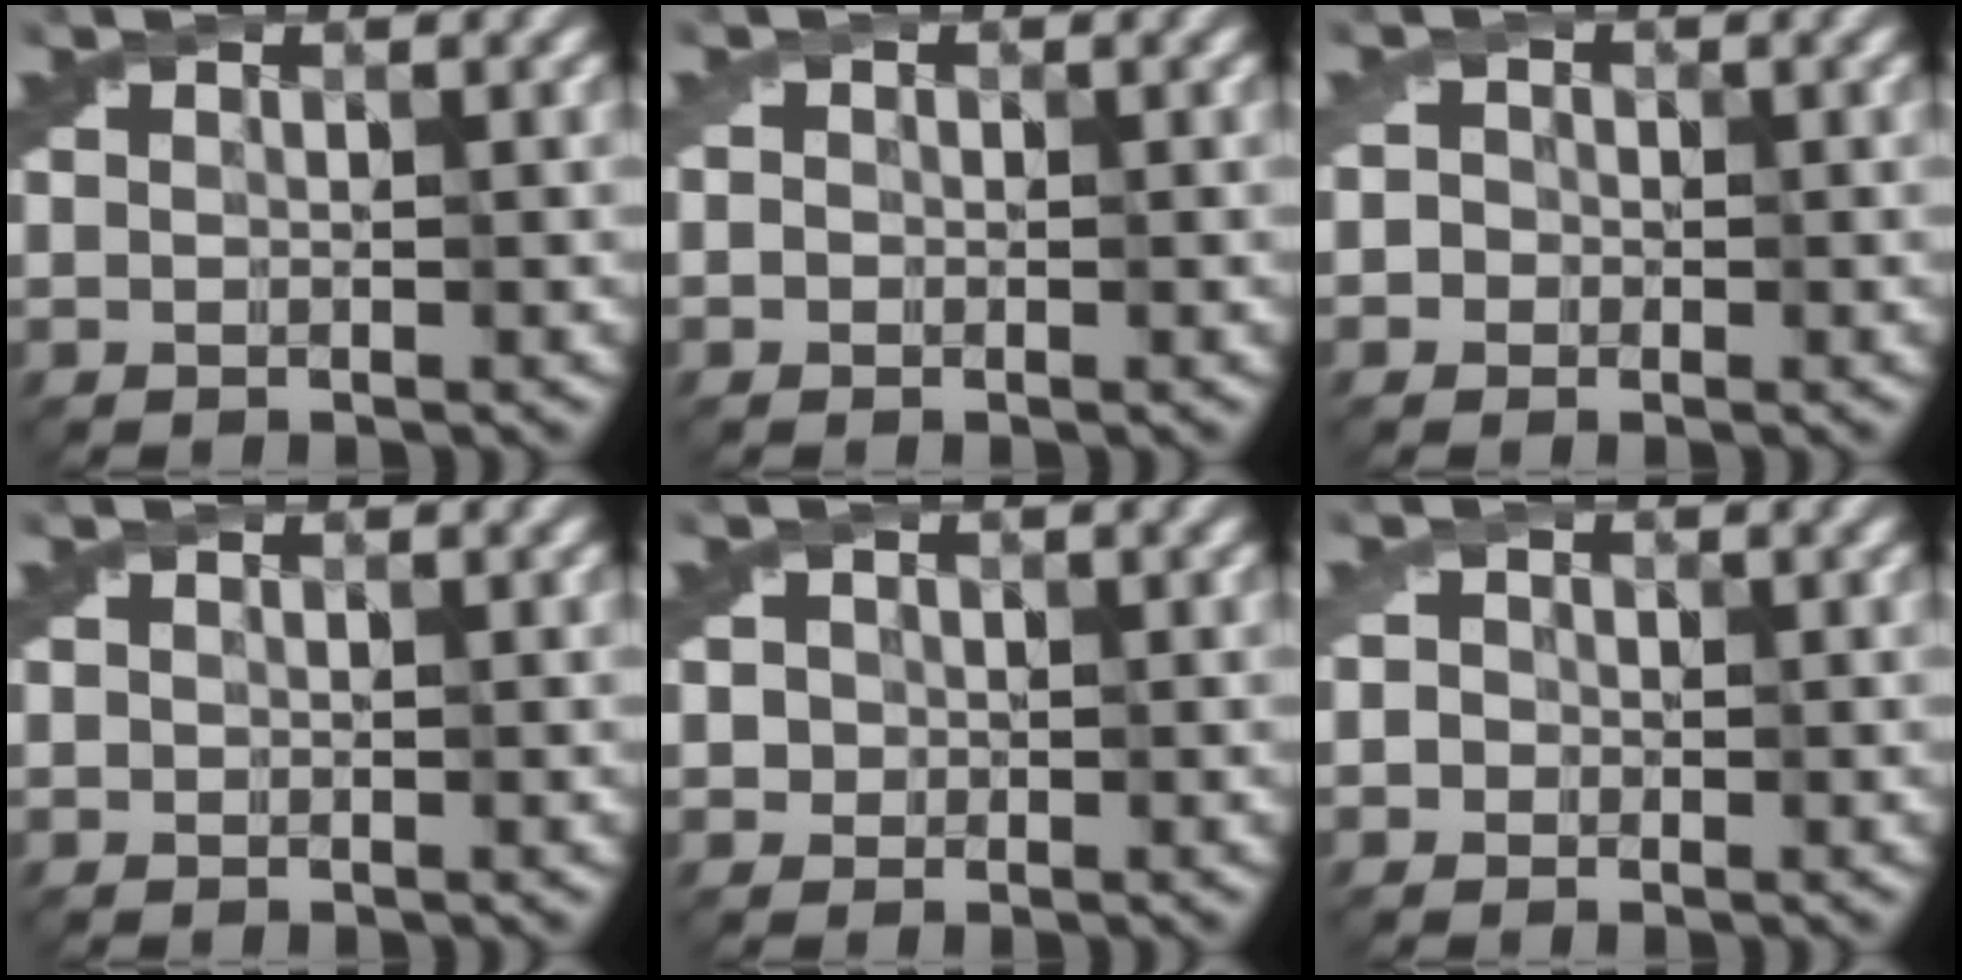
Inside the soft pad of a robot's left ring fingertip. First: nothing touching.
{"total": 0.6, "force": [-0.4, 0.5, 0.1], "torque": [0.004, -0.004, -0.012]}
{"total": 2.4, "force": [0.2, 2.2, 1.0], "torque": [-0.005, 0.013, -0.011]}
{"total": 0.0}
{"total": 2.1, "force": [0.1, 1.9, 0.8], "torque": [-0.020, 0.004, 0.007]}
{"total": 2.3, "force": [0.2, 2.0, 1.0], "torque": [-0.010, 0.012, -0.011]}